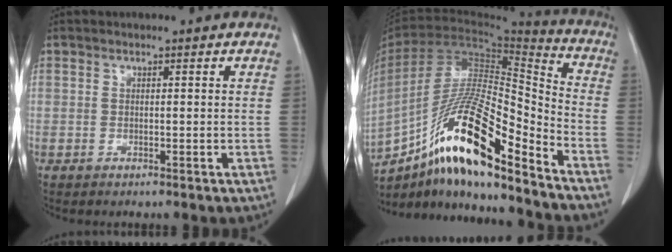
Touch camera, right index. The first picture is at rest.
{"total": 21.4, "force": [-13.7, 3.5, 16.1], "torque": [-0.298, -0.006, -0.244]}